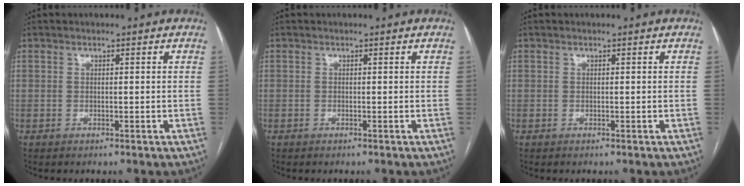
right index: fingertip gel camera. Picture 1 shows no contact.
{"total": 0.0}
{"total": 0.0}